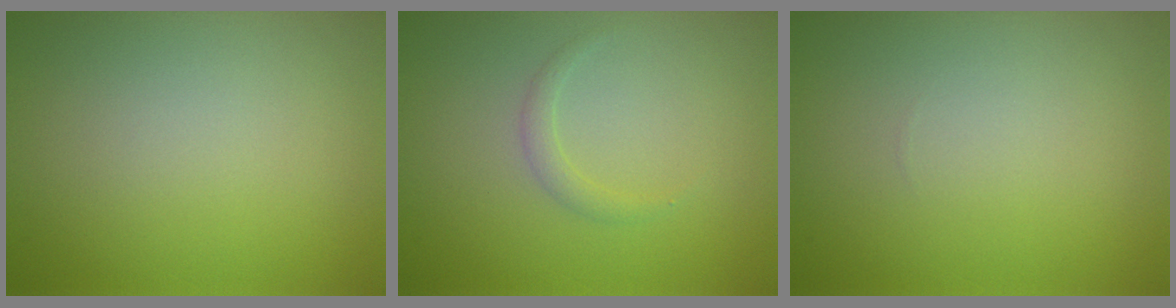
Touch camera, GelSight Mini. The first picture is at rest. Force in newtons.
{"total": 1.0, "press": 1.0, "slide": 0.1}
{"total": 0.0}